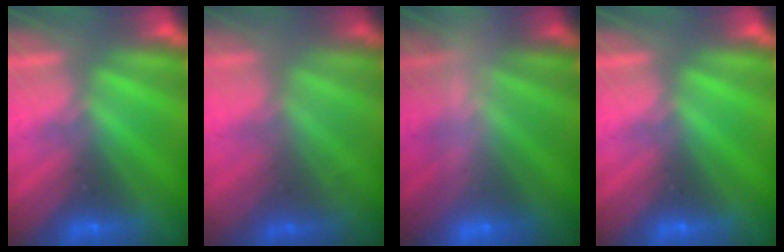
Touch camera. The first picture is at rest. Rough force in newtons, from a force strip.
{"total": 1.7}
{"total": 2.5}
{"total": 0.0}